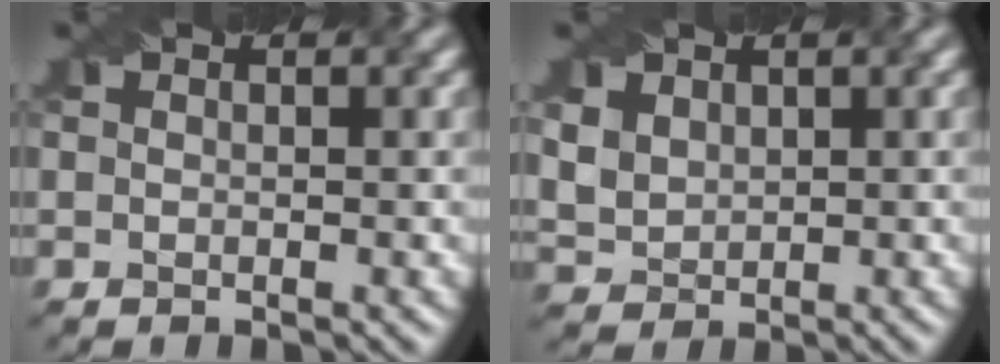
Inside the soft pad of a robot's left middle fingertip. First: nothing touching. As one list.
[{"total": 4.6, "force": [2.3, 3.4, 2.1], "torque": [-0.073, 0.012, 0.057]}]